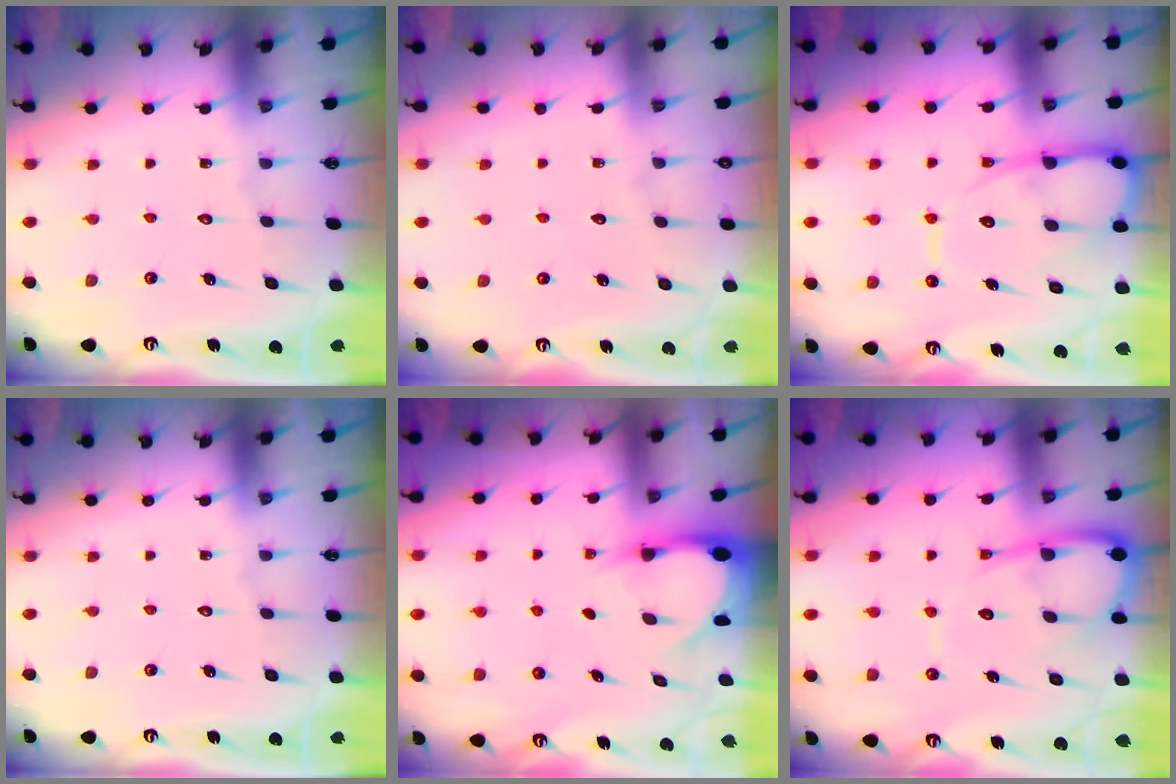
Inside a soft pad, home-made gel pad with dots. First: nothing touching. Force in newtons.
{"total": 2.0, "press": 2.0, "slide": 0.3}
{"total": 11.8, "press": 11.7, "slide": 1.3}
{"total": 0.0}
{"total": 3.1, "press": 3.1, "slide": 0.2}
{"total": 10.4, "press": 10.3, "slide": 1.2}